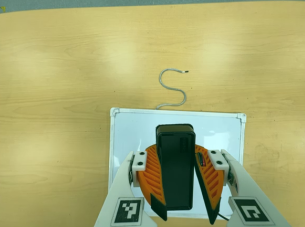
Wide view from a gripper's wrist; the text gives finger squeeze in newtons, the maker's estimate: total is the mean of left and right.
{"total": 12.3, "left": 11.6, "right": 13.1}